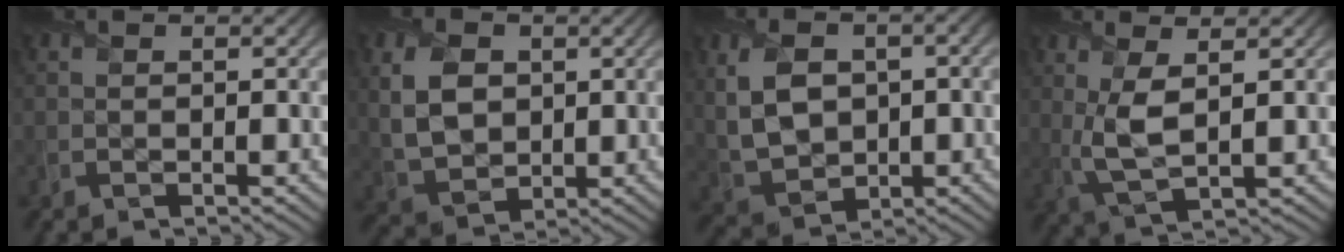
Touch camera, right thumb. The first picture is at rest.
{"total": 7.7, "force": [1.6, 5.7, 5.0], "torque": [-0.141, 0.005, 0.032]}
{"total": 9.3, "force": [1.1, 6.2, 6.8], "torque": [-0.179, -0.004, 0.038]}
{"total": 5.1, "force": [1.2, 1.7, 4.7], "torque": [-0.112, -0.004, 0.026]}